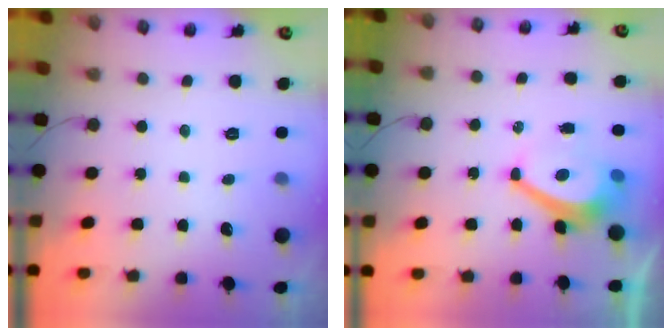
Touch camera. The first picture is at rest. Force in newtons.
{"total": 6.7, "press": 6.6, "slide": 0.9}